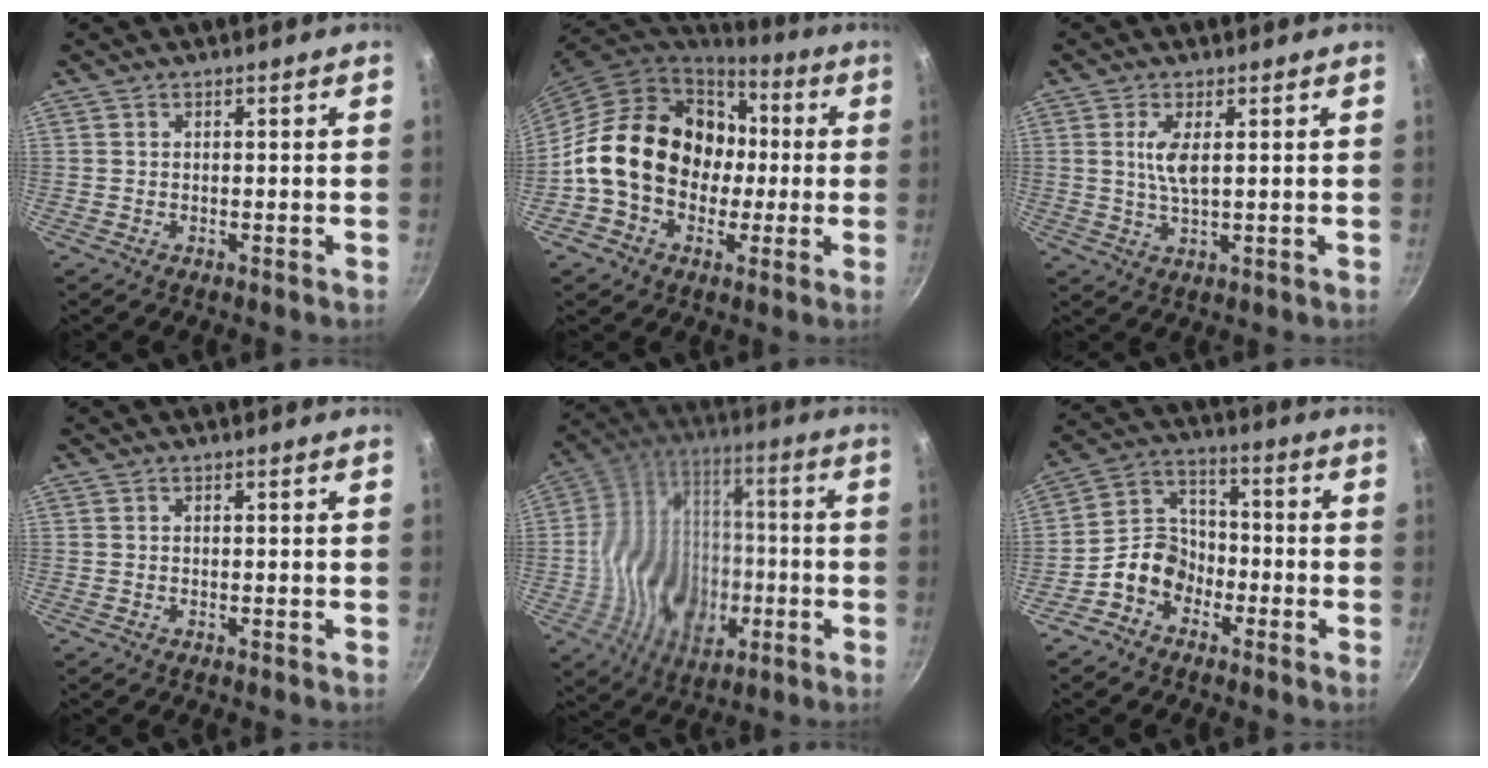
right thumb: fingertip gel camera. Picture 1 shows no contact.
{"total": 19.9, "force": [-0.2, 15.8, 12.1], "torque": [-0.169, 0.047, -0.003]}
{"total": 4.7, "force": [1.1, 1.5, 4.3], "torque": [-0.087, -0.004, 0.022]}
{"total": 0.0}
{"total": 17.9, "force": [-3.8, 14.1, 10.4], "torque": [-0.157, 0.040, -0.061]}
{"total": 9.0, "force": [-4.2, 7.0, 3.9], "torque": [-0.038, 0.050, -0.097]}